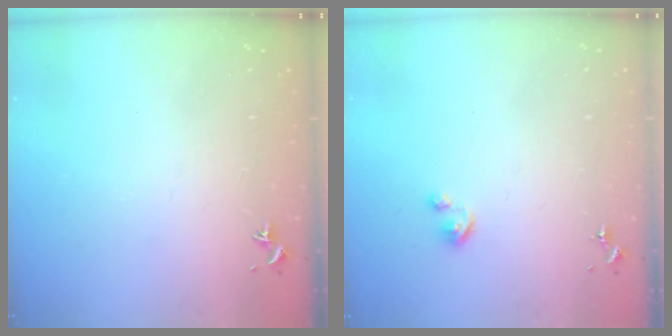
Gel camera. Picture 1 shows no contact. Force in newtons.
{"total": 2.6, "press": 2.6, "slide": 0.3}